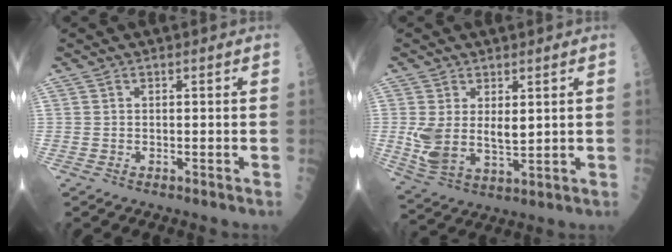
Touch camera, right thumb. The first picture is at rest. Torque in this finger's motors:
{"motor_torque": [0.00, 0.01, 0.29, 0.19, 0.18]}